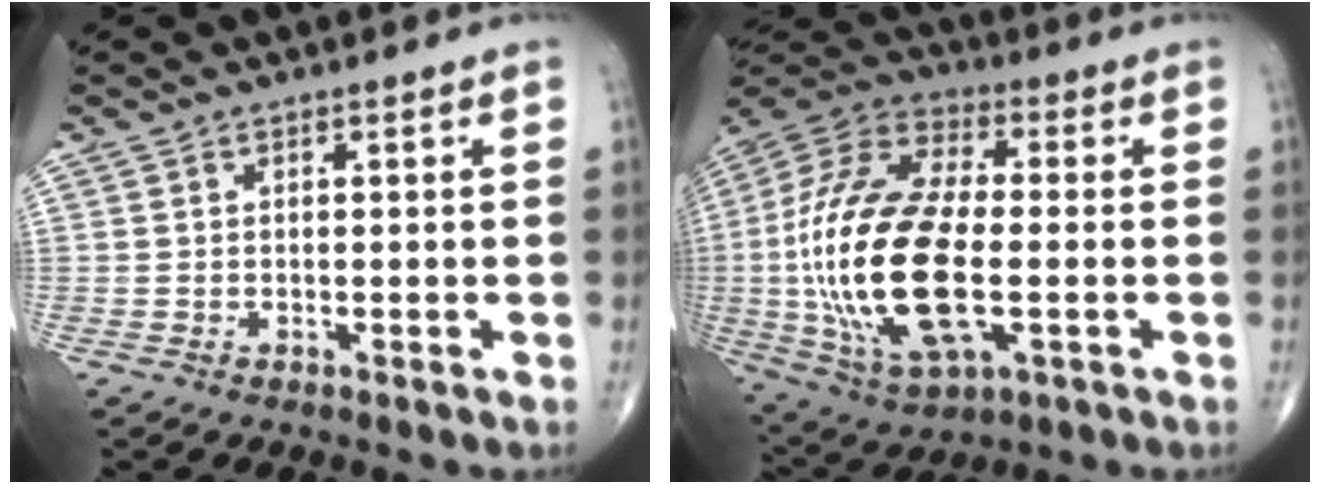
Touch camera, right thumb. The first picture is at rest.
{"total": 26.6, "force": [-2.9, 12.2, 23.4], "torque": [-0.503, 0.003, -0.046]}